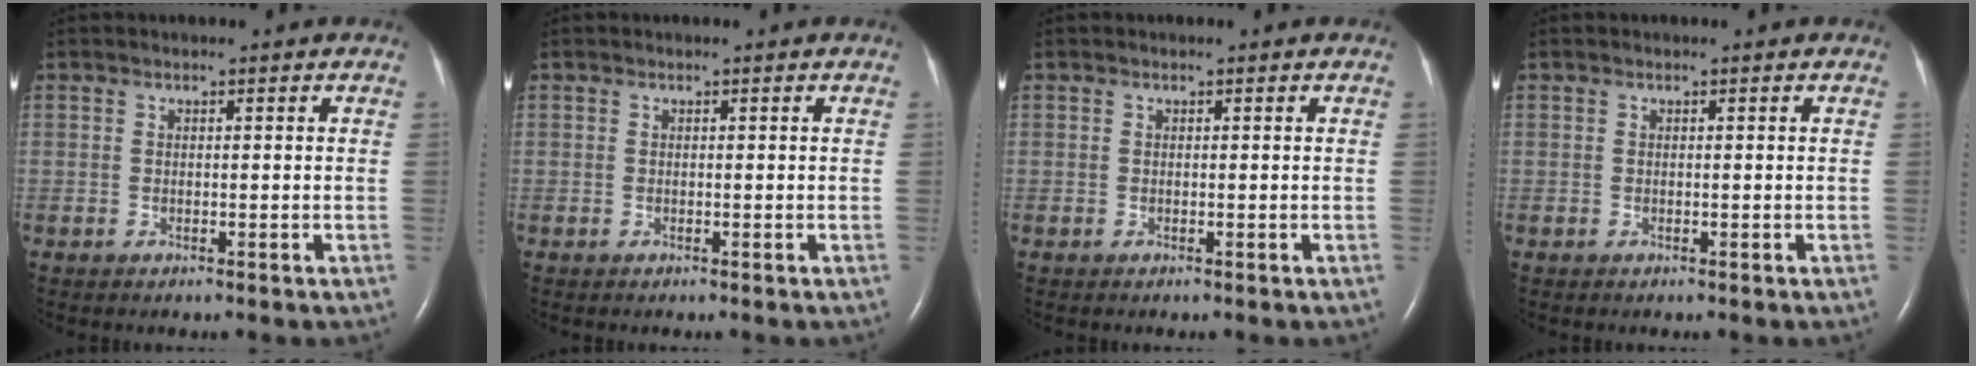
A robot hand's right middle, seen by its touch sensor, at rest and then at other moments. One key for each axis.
{"total": 0.0}
{"total": 0.0}
{"total": 0.0}